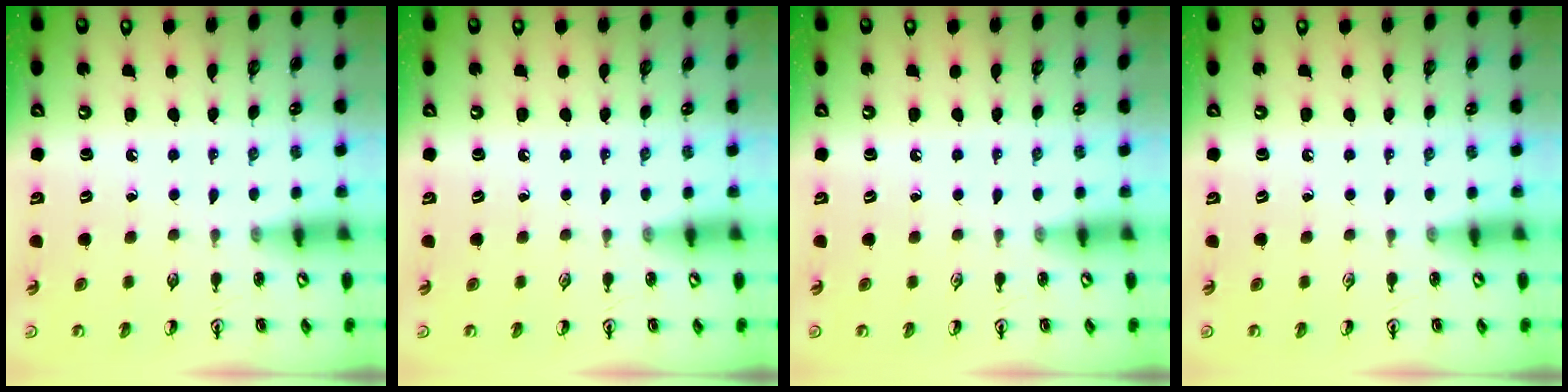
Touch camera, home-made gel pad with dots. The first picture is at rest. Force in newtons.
{"total": 0.0}
{"total": 0.0}
{"total": 0.0}